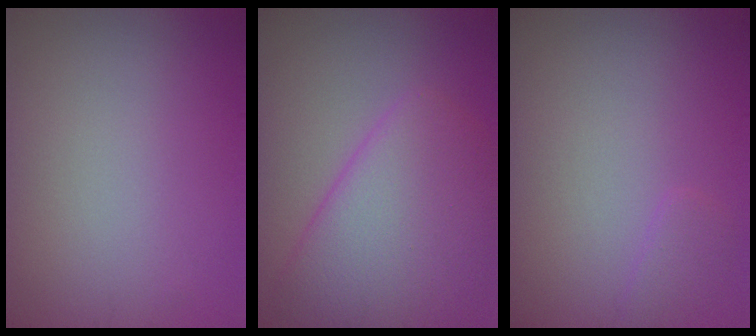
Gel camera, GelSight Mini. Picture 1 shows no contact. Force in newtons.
{"total": 7.0, "press": 7.0, "slide": 0.4}
{"total": 1.0, "press": 1.0, "slide": 0.0}